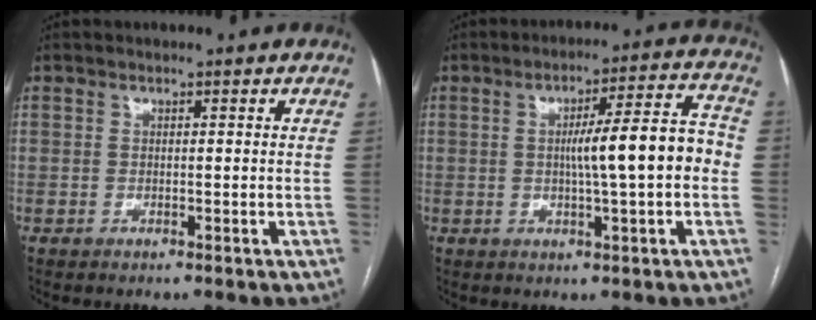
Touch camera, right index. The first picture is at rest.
{"total": 10.6, "force": [-0.5, 0.7, 10.5], "torque": [-0.153, 0.023, -0.009]}